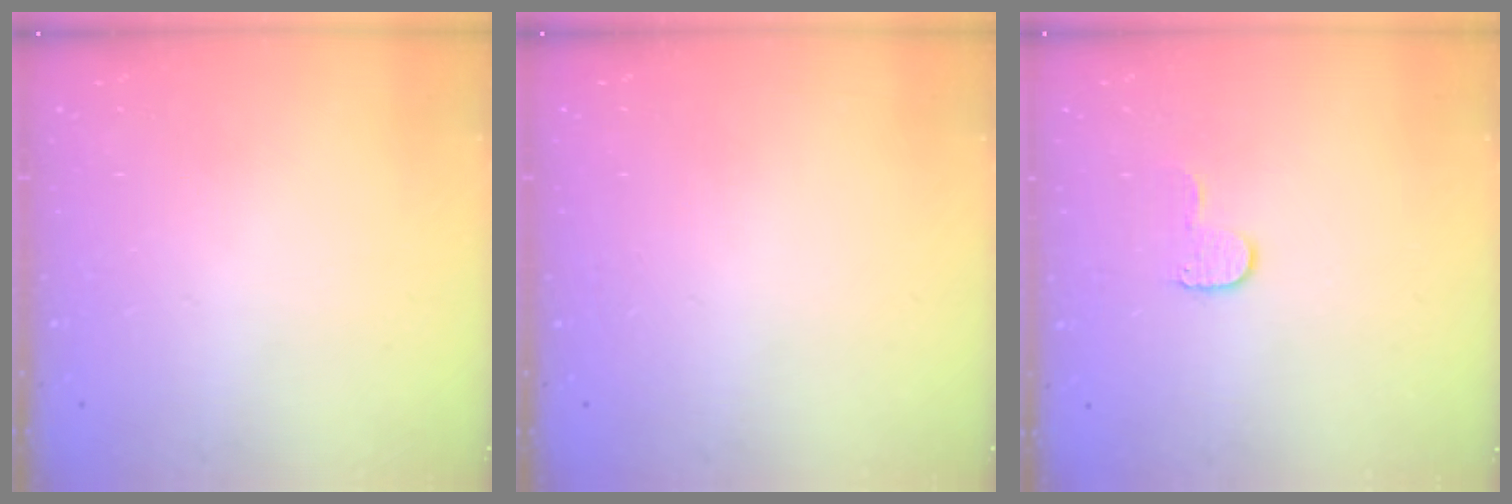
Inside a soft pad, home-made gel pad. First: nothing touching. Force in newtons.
{"total": 0.0}
{"total": 5.4, "press": 5.3, "slide": 0.5}